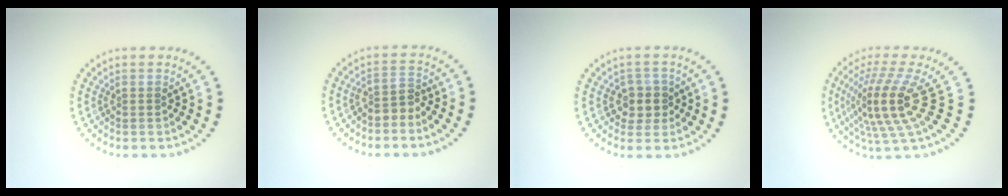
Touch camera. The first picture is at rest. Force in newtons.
{"total": 2.0, "press": 1.4, "slide": 1.3}
{"total": 2.3, "press": 2.1, "slide": 1.1}
{"total": 5.4, "press": 3.9, "slide": 3.7}